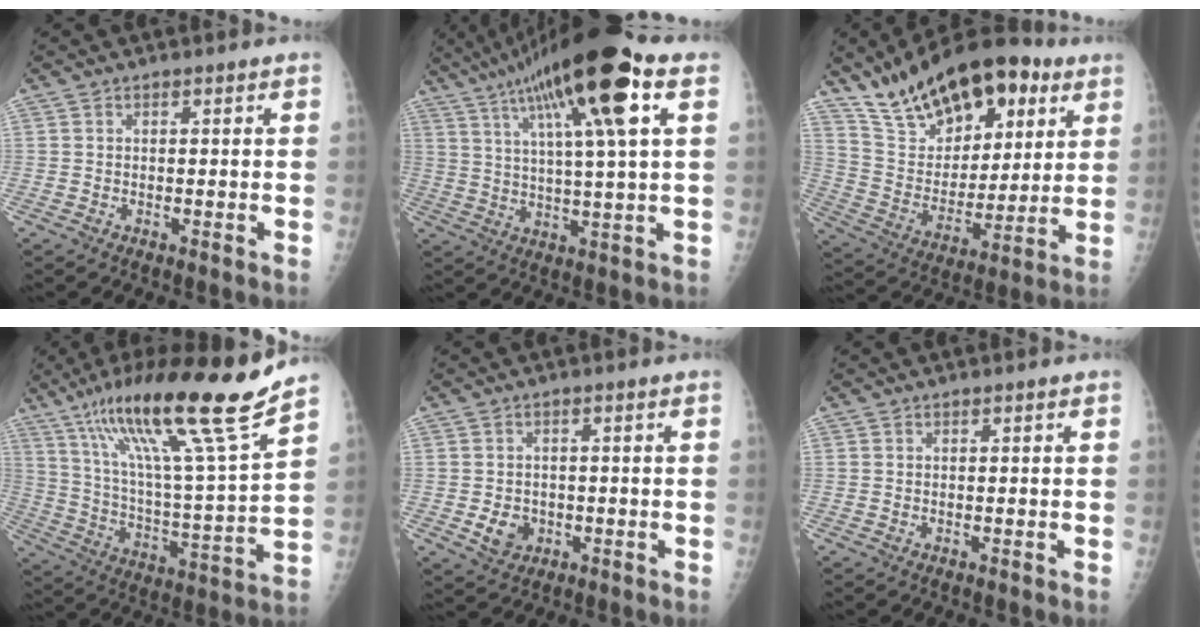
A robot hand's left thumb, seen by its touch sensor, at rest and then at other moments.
{"total": 21.1, "force": [10.1, 2.9, 18.3], "torque": [-0.318, 0.006, 0.166]}
{"total": 23.9, "force": [14.6, 12.2, 14.5], "torque": [-0.204, -0.038, 0.252]}
{"total": 24.4, "force": [16.6, 1.0, 17.9], "torque": [-0.279, -0.063, 0.288]}
{"total": 4.3, "force": [-1.0, 3.6, 2.1], "torque": [-0.023, 0.002, -0.008]}
{"total": 0.0}